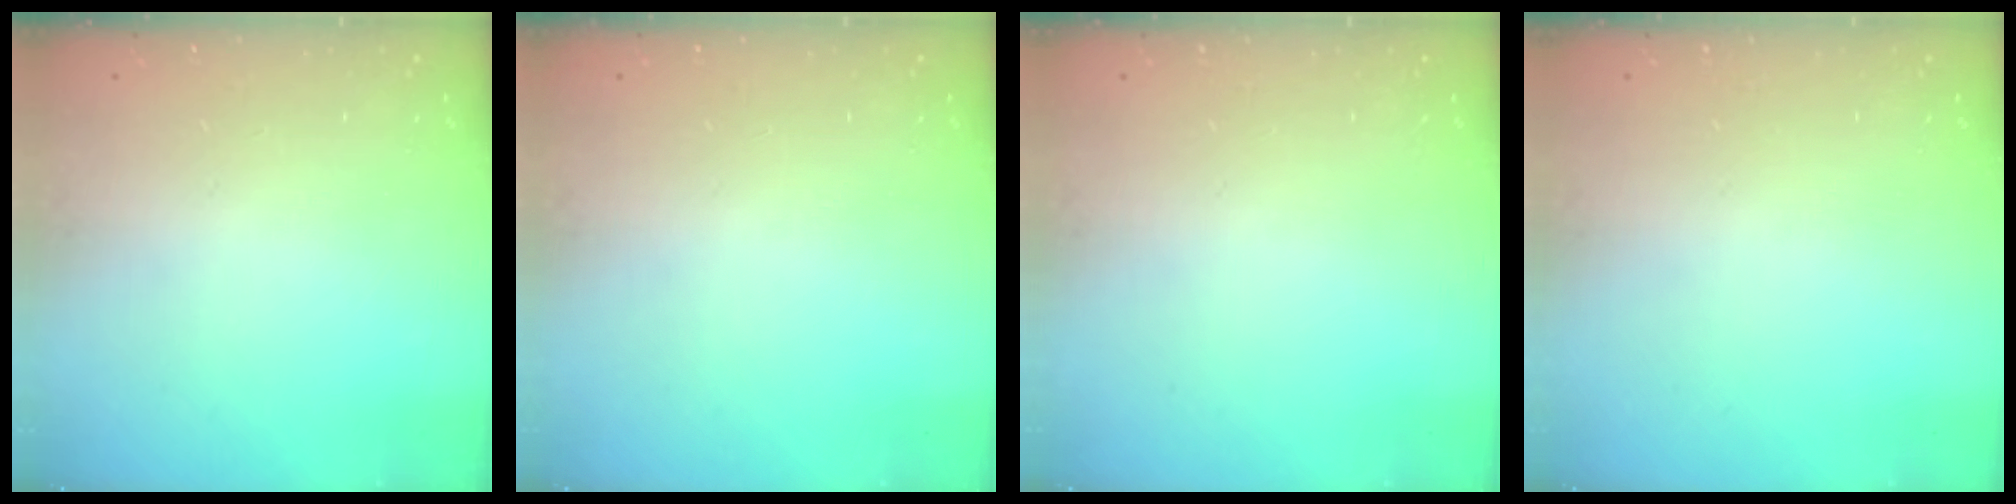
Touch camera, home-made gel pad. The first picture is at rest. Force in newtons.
{"total": 0.0}
{"total": 0.0}
{"total": 0.0}